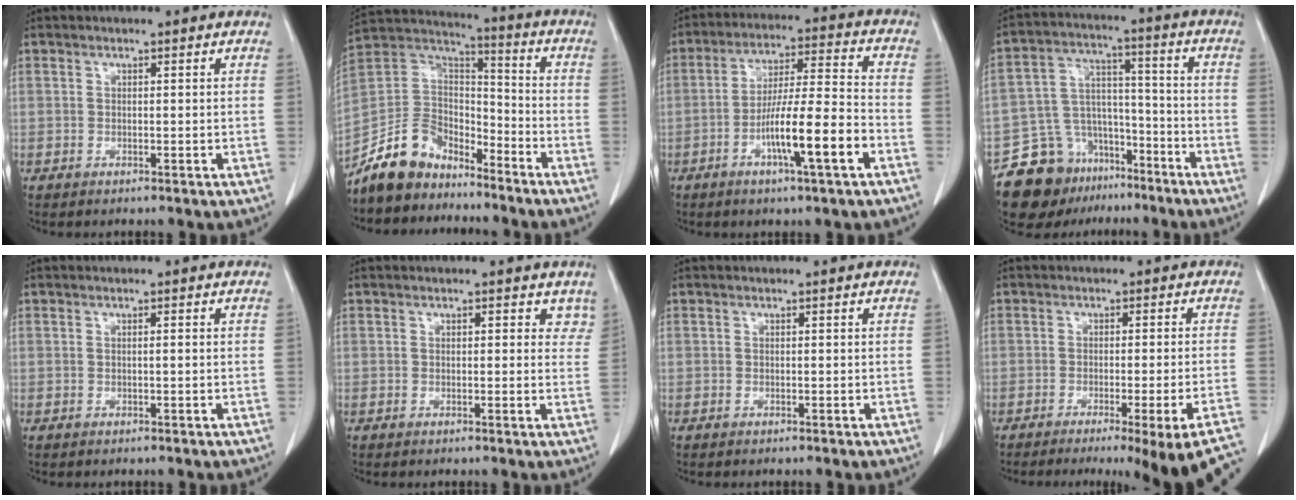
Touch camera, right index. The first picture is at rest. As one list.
[{"total": 11.1, "force": [-9.1, 5.8, 2.6], "torque": [-0.059, 0.041, -0.175]}, {"total": 12.2, "force": [-4.9, 0.3, 11.2], "torque": [-0.195, 0.001, -0.085]}, {"total": 13.9, "force": [-10.4, 8.4, 3.9], "torque": [-0.069, 0.059, -0.170]}, {"total": 0.6, "force": [0.0, 0.0, 0.5], "torque": [-0.009, 0.000, 0.001]}, {"total": 2.9, "force": [1.9, 1.7, 1.3], "torque": [0.010, -0.001, 0.015]}, {"total": 0.0}, {"total": 15.1, "force": [-12.7, -1.5, 8.1], "torque": [-0.039, -0.029, -0.159]}]